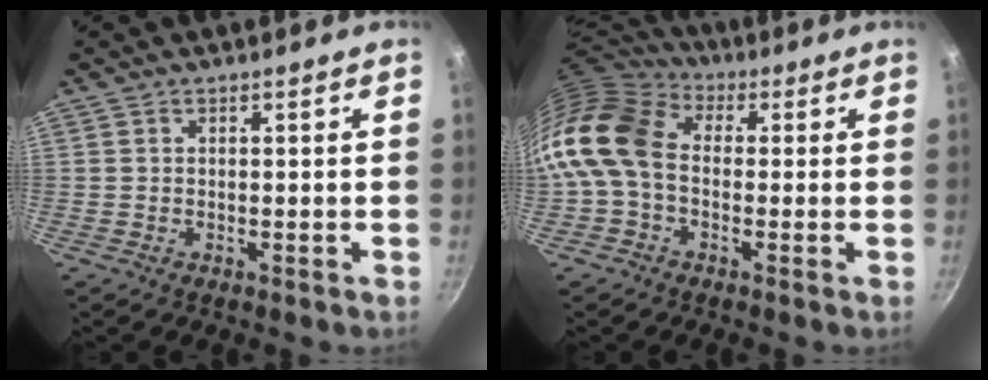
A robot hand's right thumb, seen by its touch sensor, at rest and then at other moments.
{"total": 14.1, "force": [-0.9, 10.3, 9.6], "torque": [-0.177, 0.032, -0.040]}